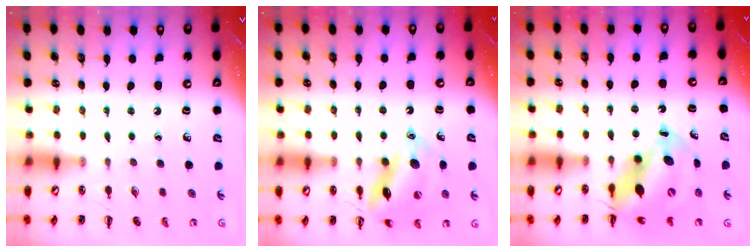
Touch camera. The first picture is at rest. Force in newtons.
{"total": 14.2, "press": 14.0, "slide": 2.1}
{"total": 12.1, "press": 11.7, "slide": 3.0}